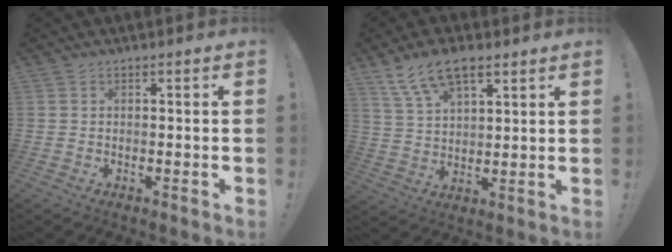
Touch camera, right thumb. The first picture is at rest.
{"total": 10.7, "force": [7.0, 4.7, 6.6], "torque": [-0.117, -0.027, 0.132]}